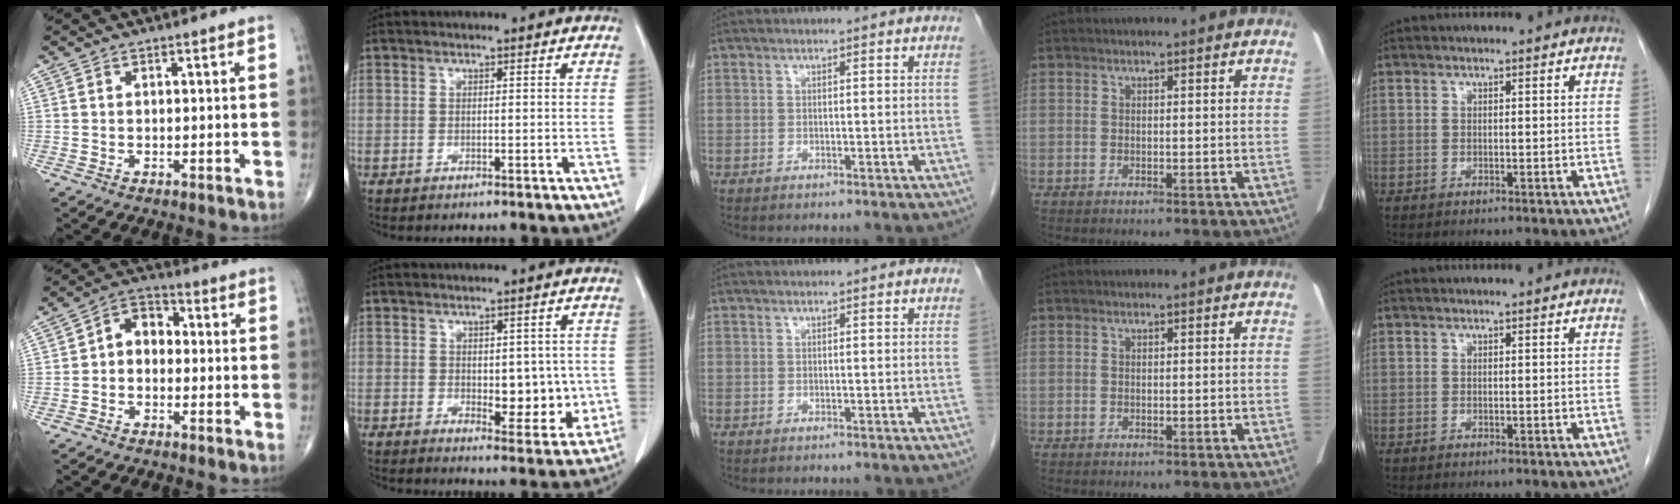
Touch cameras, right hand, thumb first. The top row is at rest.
{"thumb": {"total": 6.4, "force": [-0.3, 4.9, 4.2], "torque": [-0.043, 0.025, -0.022]}, "index": {"total": 7.5, "force": [-0.1, 4.0, 6.4], "torque": [-0.063, -0.002, 0.012]}}